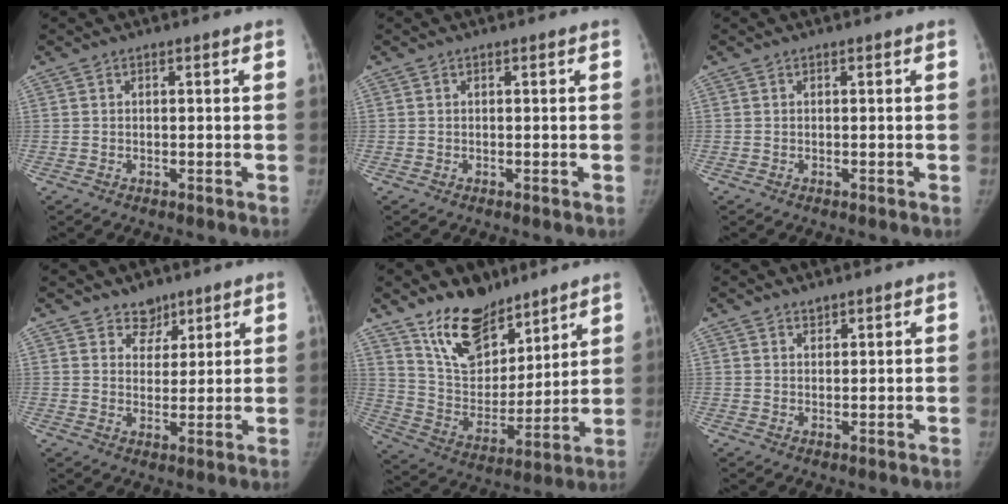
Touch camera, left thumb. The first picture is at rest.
{"total": 0.0}
{"total": 0.0}
{"total": 4.6, "force": [3.4, 3.0, 0.6], "torque": [0.019, -0.024, 0.055]}
{"total": 16.5, "force": [12.0, 8.6, 7.3], "torque": [-0.075, -0.076, 0.223]}
{"total": 1.4, "force": [1.2, 0.6, 0.2], "torque": [0.006, -0.009, 0.018]}